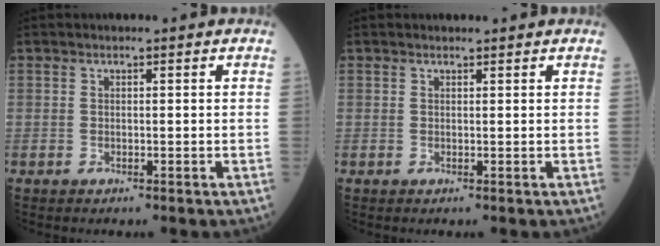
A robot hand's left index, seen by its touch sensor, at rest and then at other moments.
{"total": 0.9, "force": [0.9, 0.1, 0.1], "torque": [-0.007, 0.005, 0.015]}